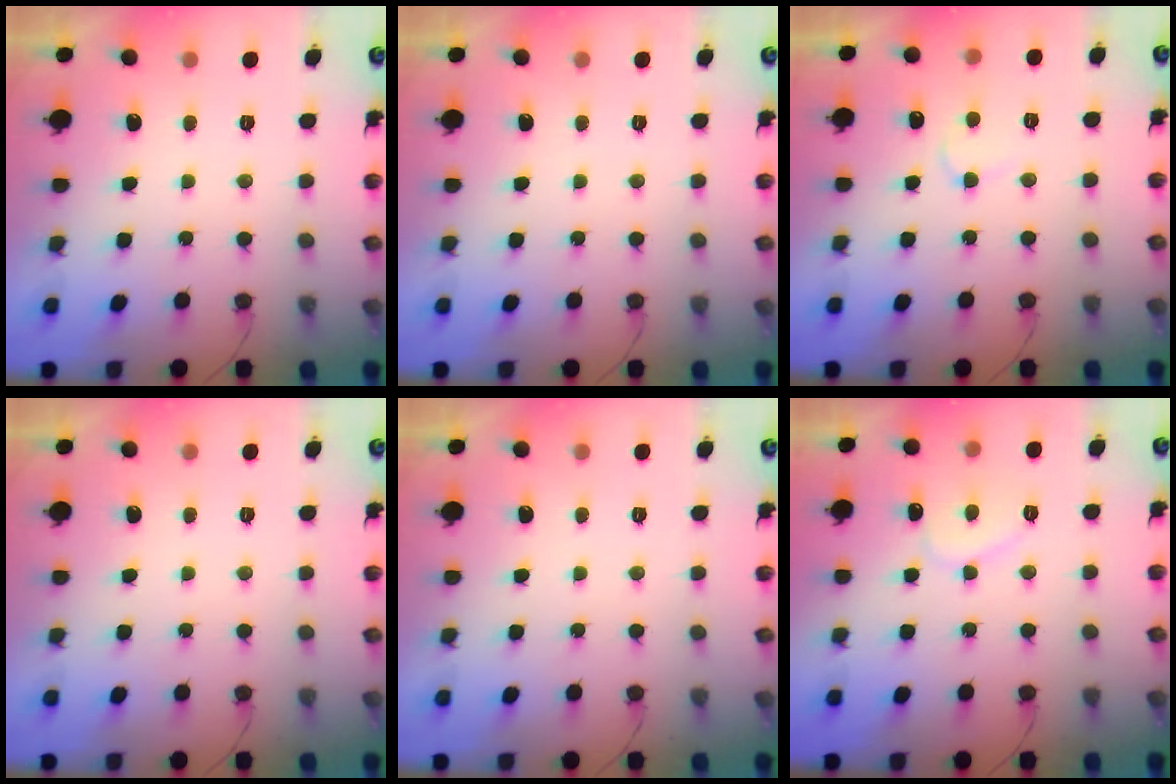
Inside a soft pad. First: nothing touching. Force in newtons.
{"total": 0.0}
{"total": 5.4, "press": 5.4, "slide": 0.4}
{"total": 0.0}
{"total": 0.0}
{"total": 7.0, "press": 7.0, "slide": 0.4}